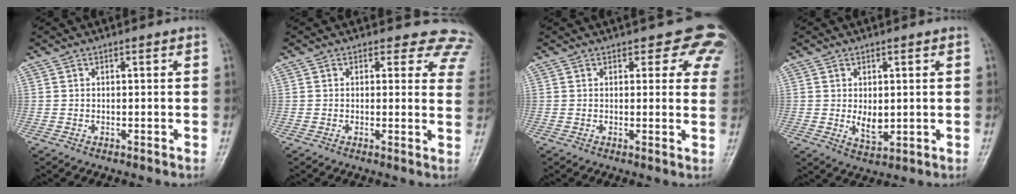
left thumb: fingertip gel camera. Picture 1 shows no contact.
{"total": 9.7, "force": [8.4, 4.5, 1.4], "torque": [0.042, -0.041, 0.052]}
{"total": 8.4, "force": [6.1, 4.0, 4.2], "torque": [0.001, -0.022, 0.048]}
{"total": 4.6, "force": [0.1, 2.8, 3.7], "torque": [-0.048, -0.012, 0.010]}